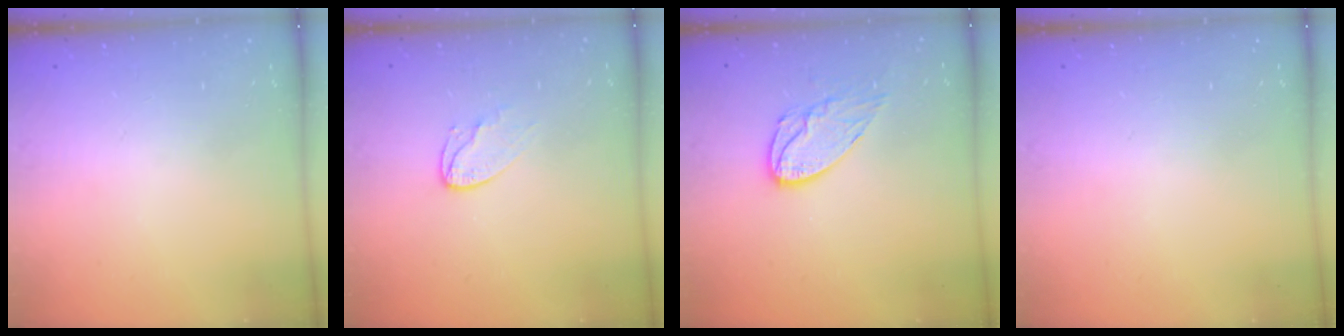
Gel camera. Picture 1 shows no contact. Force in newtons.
{"total": 6.0, "press": 6.0, "slide": 0.4}
{"total": 9.9, "press": 9.9, "slide": 0.7}
{"total": 0.0}